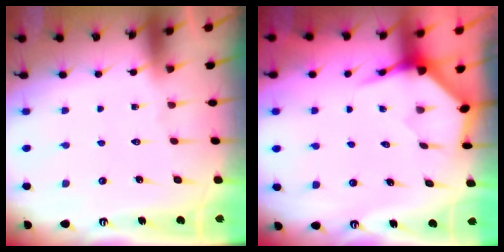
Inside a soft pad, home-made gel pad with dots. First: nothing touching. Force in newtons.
{"total": 4.0, "press": 3.9, "slide": 0.4}